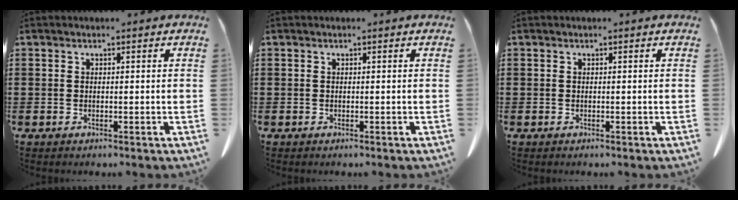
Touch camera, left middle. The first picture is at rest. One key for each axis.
{"total": 0.0}
{"total": 0.0}